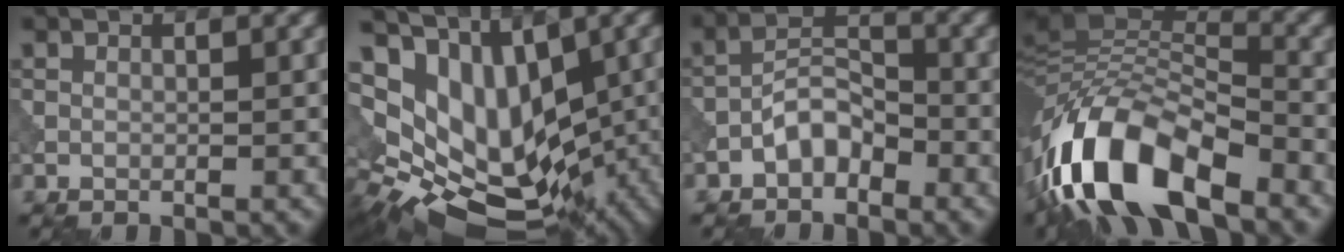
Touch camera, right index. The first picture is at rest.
{"total": 13.5, "force": [1.7, 8.5, 10.3], "torque": [-0.150, -0.008, 0.075]}
{"total": 3.4, "force": [-2.2, 1.8, 2.0], "torque": [-0.029, 0.015, -0.043]}
{"total": 13.6, "force": [-7.0, 5.5, 10.2], "torque": [-0.192, 0.009, -0.134]}